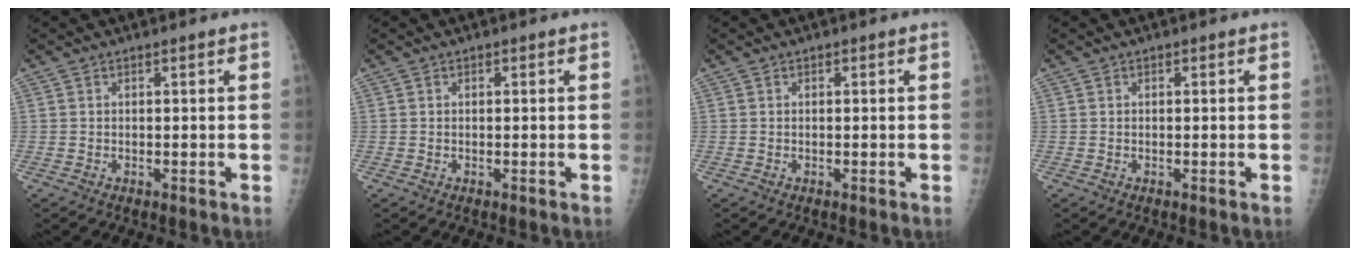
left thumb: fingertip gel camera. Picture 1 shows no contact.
{"total": 0.0}
{"total": 0.0}
{"total": 0.0}